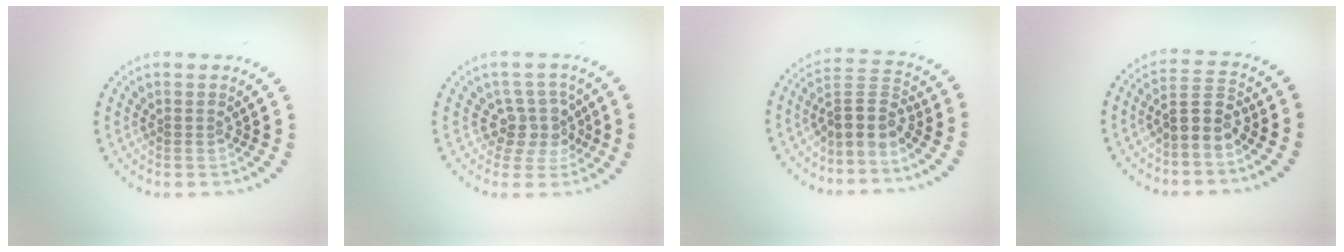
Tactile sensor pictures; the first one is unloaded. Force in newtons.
{"total": 3.3, "press": 2.6, "slide": 2.1}
{"total": 3.5, "press": 2.7, "slide": 2.2}
{"total": 3.0, "press": 2.7, "slide": 1.2}